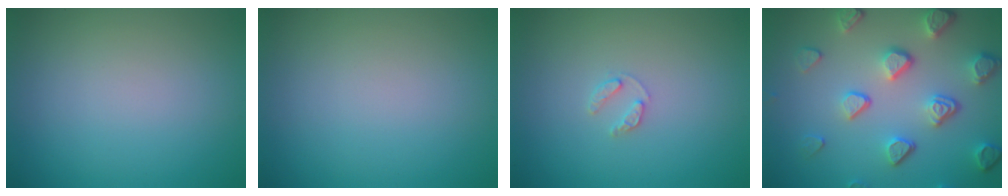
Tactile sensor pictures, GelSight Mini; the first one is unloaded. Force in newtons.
{"total": 0.0}
{"total": 1.1, "press": 1.1, "slide": 0.2}
{"total": 5.2, "press": 4.1, "slide": 3.2}